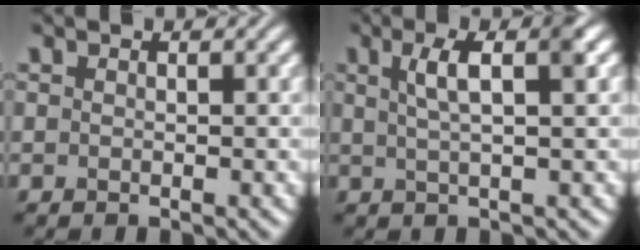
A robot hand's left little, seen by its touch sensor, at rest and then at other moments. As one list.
[{"total": 4.1, "force": [1.3, 1.0, 3.7], "torque": [-0.055, 0.010, 0.019]}]